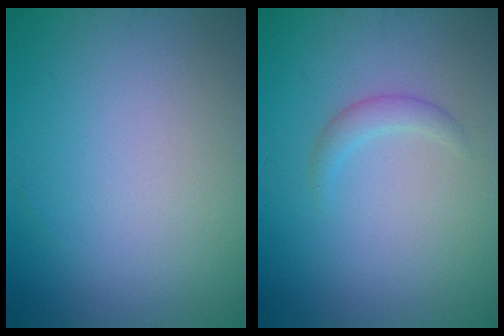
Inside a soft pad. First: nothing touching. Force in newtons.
{"total": 1.4, "press": 1.4, "slide": 0.1}